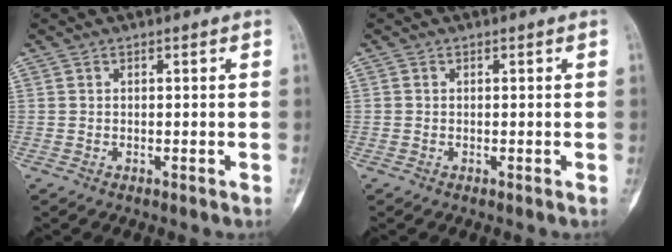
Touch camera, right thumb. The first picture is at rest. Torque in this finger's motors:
{"motor_torque": [0.19, 0.04, 0.18, 0.20, -0.01]}